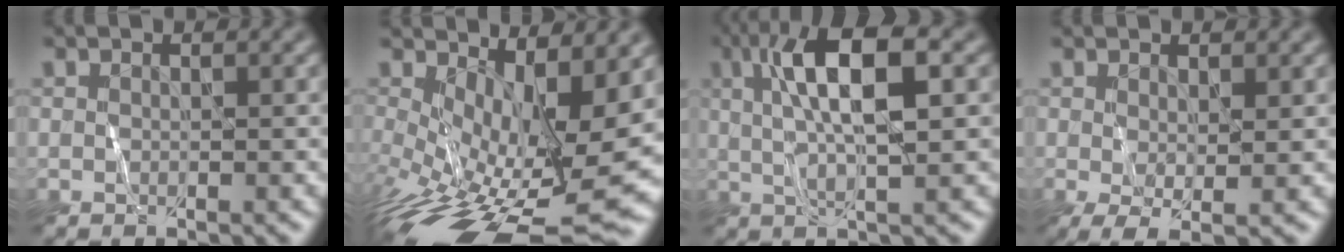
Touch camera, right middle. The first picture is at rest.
{"total": 12.3, "force": [-1.3, 5.2, 11.0], "torque": [-0.185, -0.042, 0.002]}
{"total": 7.9, "force": [1.7, 2.2, 7.3], "torque": [-0.134, 0.015, 0.025]}
{"total": 2.6, "force": [-0.2, 0.7, 2.5], "torque": [-0.054, -0.004, -0.002]}